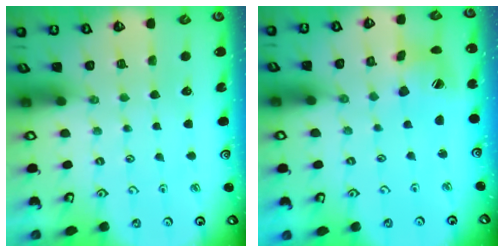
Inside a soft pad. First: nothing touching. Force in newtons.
{"total": 11.4, "press": 11.3, "slide": 1.0}